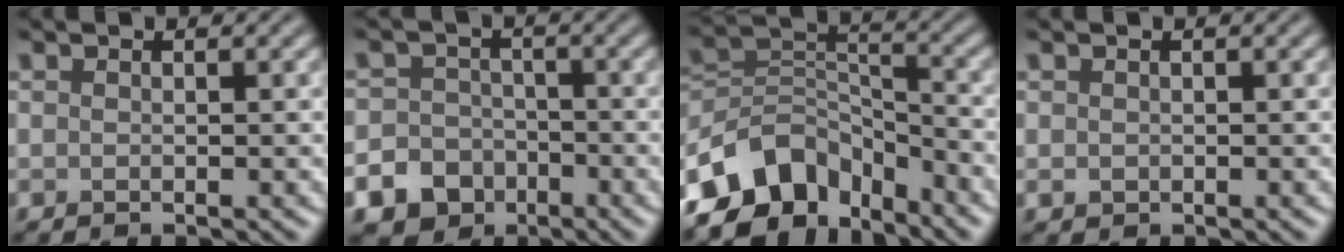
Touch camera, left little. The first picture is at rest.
{"total": 12.5, "force": [-7.0, 10.2, 2.2], "torque": [-0.054, -0.059, -0.132]}
{"total": 9.8, "force": [-7.2, 5.2, 4.1], "torque": [-0.066, 0.006, -0.148]}
{"total": 0.6, "force": [0.0, 0.5, 0.2], "torque": [-0.004, -0.003, 0.002]}